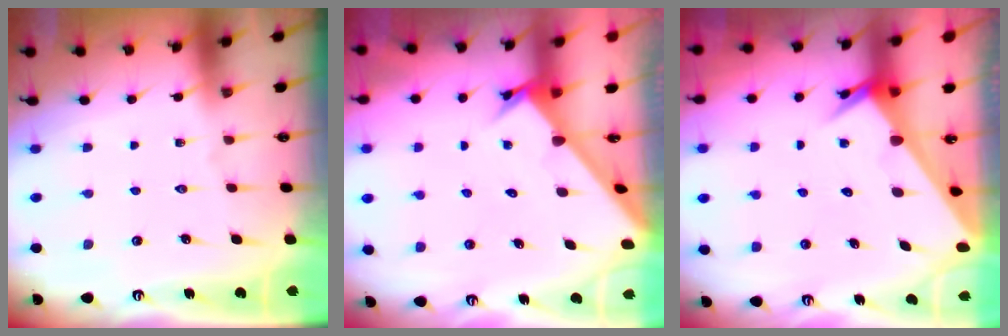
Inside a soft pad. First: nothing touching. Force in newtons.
{"total": 2.7, "press": 2.7, "slide": 0.3}
{"total": 2.4, "press": 2.4, "slide": 0.1}